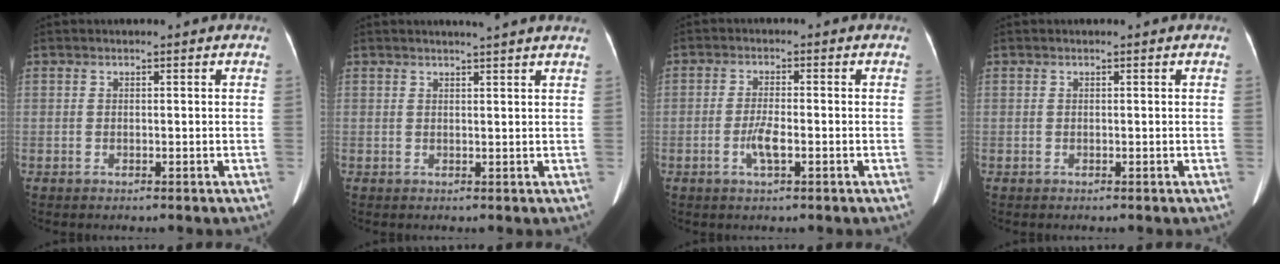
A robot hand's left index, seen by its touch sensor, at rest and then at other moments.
{"total": 4.9, "force": [4.3, -0.6, 2.1], "torque": [-0.029, 0.010, 0.045]}
{"total": 3.4, "force": [-1.2, 0.6, 3.1], "torque": [-0.066, -0.001, -0.024]}
{"total": 0.0}